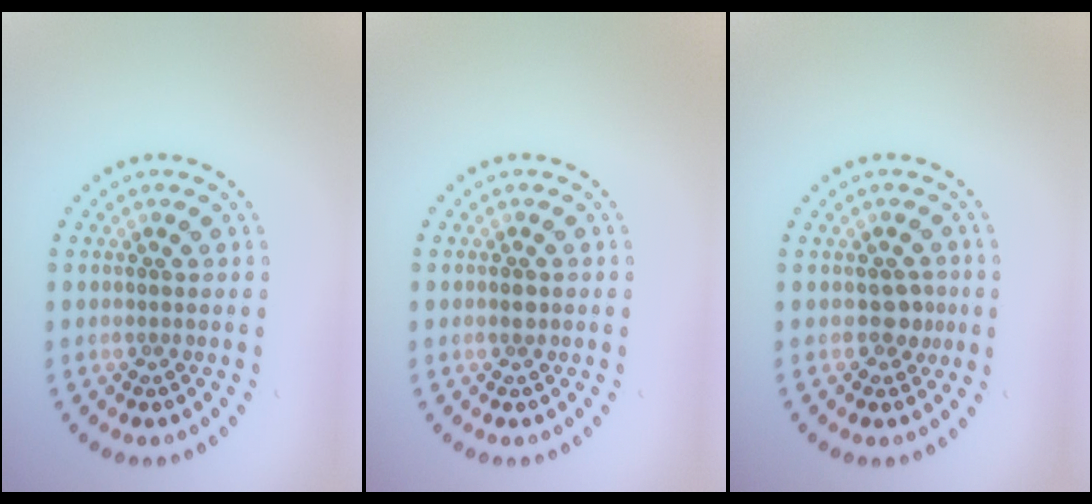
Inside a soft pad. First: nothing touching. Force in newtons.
{"total": 1.0, "press": 1.0, "slide": 0.2}
{"total": 1.7, "press": 1.6, "slide": 0.7}